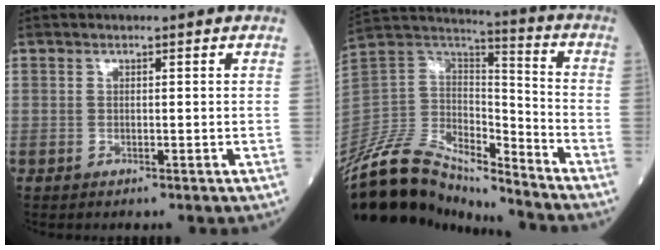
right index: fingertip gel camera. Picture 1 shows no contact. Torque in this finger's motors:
{"motor_torque": [-1.36, -0.77, -0.32, -0.20]}